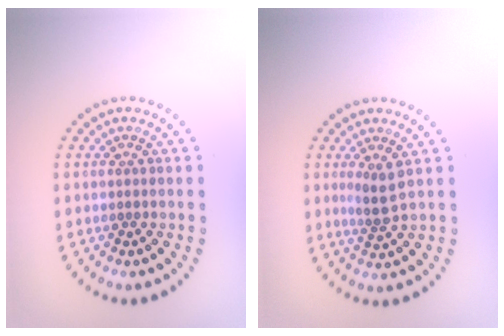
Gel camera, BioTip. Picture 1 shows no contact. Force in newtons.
{"total": 2.0, "press": 1.5, "slide": 1.4}